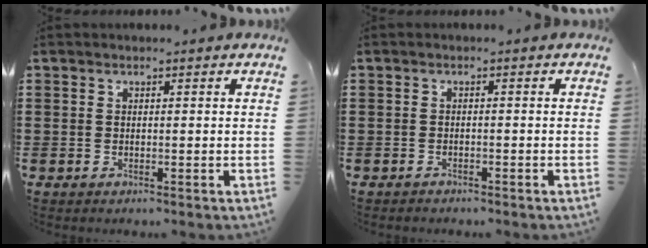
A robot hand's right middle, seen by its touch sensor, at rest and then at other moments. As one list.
[{"total": 0.8, "force": [-0.8, 0.2, 0.1], "torque": [-0.004, -0.002, -0.016]}]